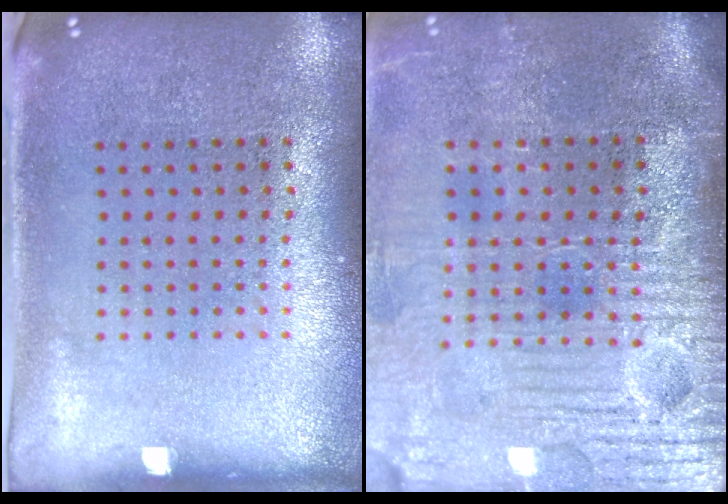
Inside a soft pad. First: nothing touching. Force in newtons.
{"total": 4.6, "press": 4.1, "slide": 2.1}